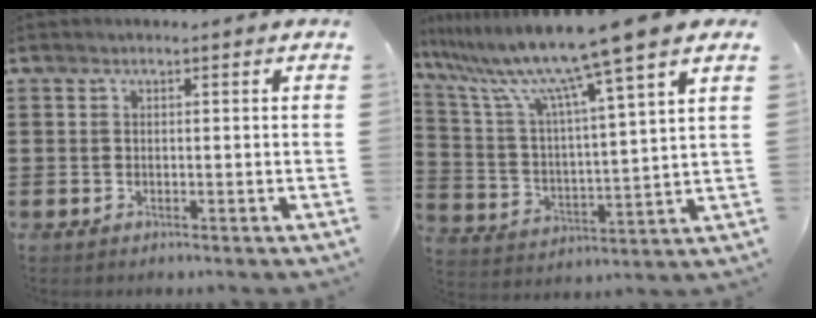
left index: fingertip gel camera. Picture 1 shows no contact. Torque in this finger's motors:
{"motor_torque": [1.32, 0.82, 1.05, 0.21]}